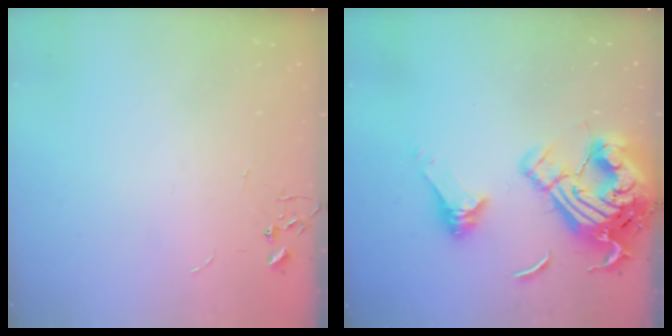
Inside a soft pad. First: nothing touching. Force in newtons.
{"total": 24.6, "press": 24.5, "slide": 2.6}